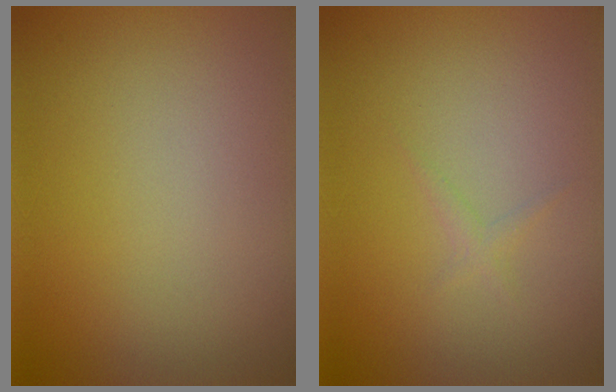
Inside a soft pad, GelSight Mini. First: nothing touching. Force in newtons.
{"total": 0.7, "press": 0.7, "slide": 0.0}